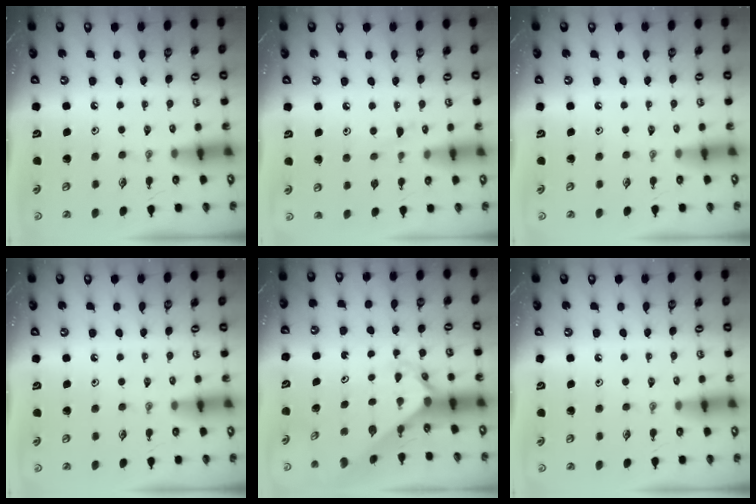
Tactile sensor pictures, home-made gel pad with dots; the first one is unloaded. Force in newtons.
{"total": 8.3, "press": 8.3, "slide": 0.5}
{"total": 0.0}
{"total": 0.0}
{"total": 2.4, "press": 2.4, "slide": 0.2}
{"total": 0.0}